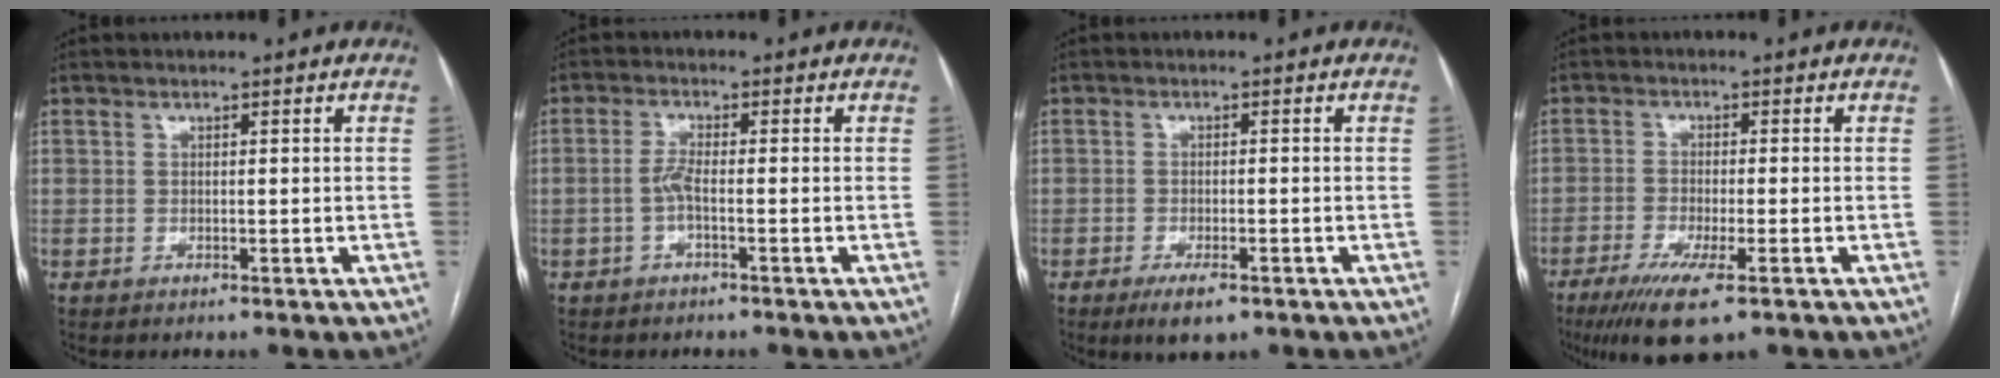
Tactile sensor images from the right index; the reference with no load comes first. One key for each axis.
{"total": 2.4, "fx": -0.8, "fy": 0.2, "fz": 2.2, "tx": -0.047, "ty": 0.001, "tz": -0.019}
{"total": 4.0, "fx": -2.4, "fy": 1.3, "fz": 2.9, "tx": -0.053, "ty": -0.005, "tz": -0.035}
{"total": 8.4, "fx": -5.1, "fy": 1.2, "fz": 6.6, "tx": -0.117, "ty": -0.023, "tz": -0.083}